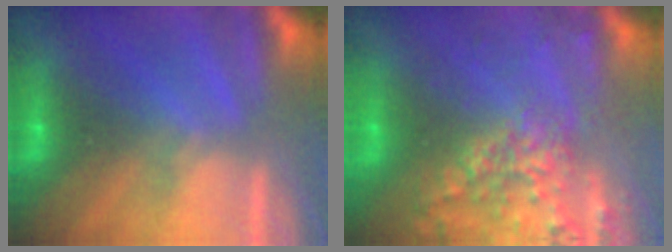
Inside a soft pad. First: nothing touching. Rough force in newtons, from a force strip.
{"total": 6.5}